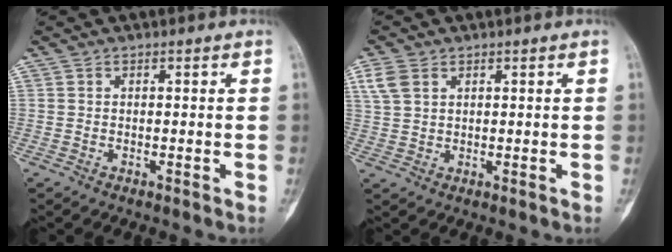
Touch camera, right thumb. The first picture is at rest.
{"total": 4.2, "force": [1.9, 2.9, 2.5], "torque": [-0.054, 0.003, 0.046]}